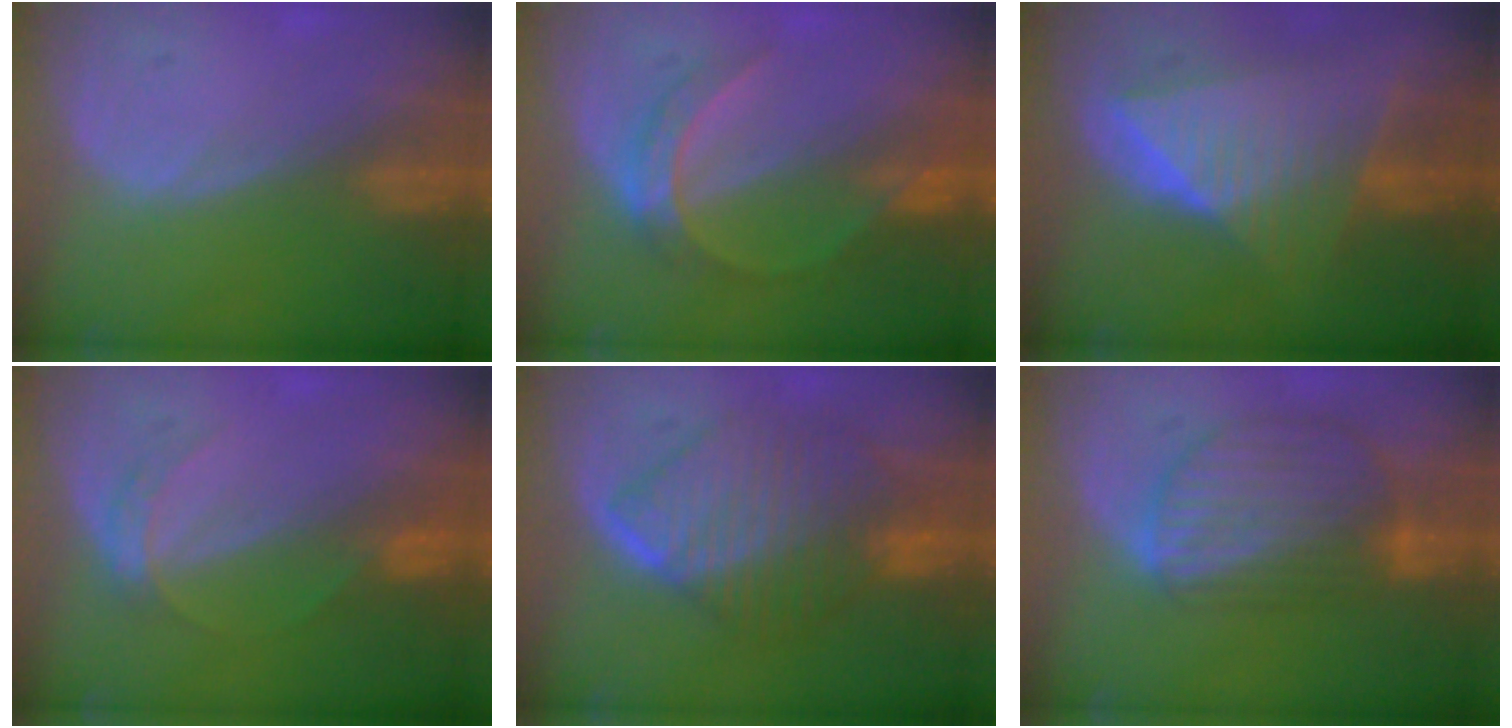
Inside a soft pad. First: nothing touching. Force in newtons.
{"total": 5.2, "press": 5.2, "slide": 0.5}
{"total": 10.0, "press": 10.0, "slide": 0.6}
{"total": 3.1, "press": 3.1, "slide": 0.5}
{"total": 10.2, "press": 10.1, "slide": 1.0}
{"total": 9.3, "press": 7.9, "slide": 4.9}